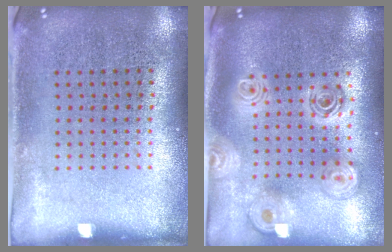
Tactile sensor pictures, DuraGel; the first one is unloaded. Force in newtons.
{"total": 2.3, "press": 1.8, "slide": 1.4}